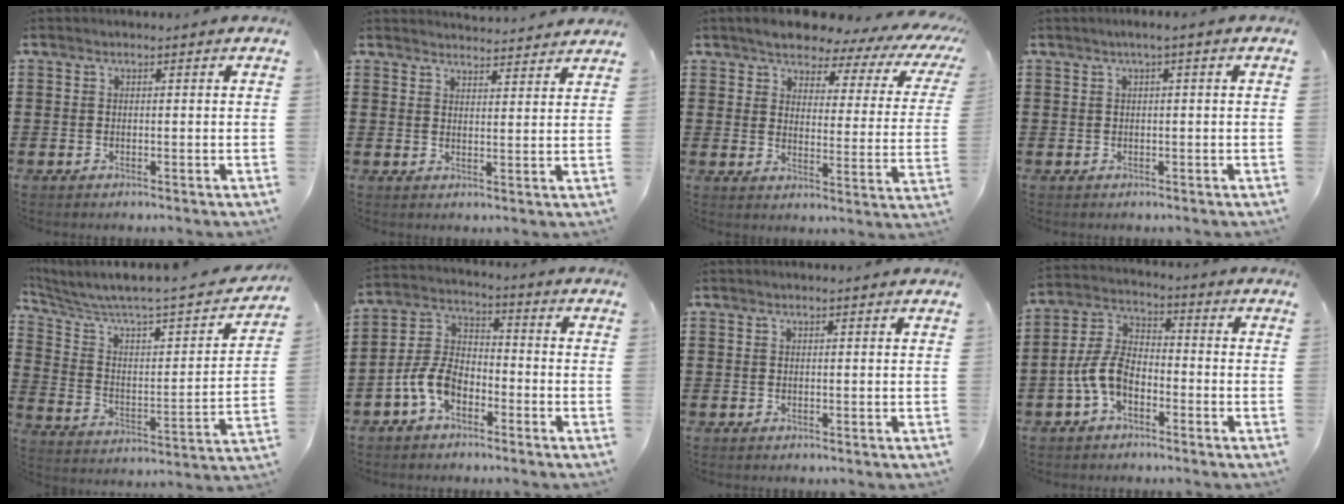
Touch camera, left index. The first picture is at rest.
{"total": 3.1, "force": [3.1, 0.0, 0.0], "torque": [0.000, -0.018, 0.056]}
{"total": 5.3, "force": [4.9, 1.4, 1.3], "torque": [-0.050, -0.032, 0.080]}
{"total": 1.2, "force": [0.0, 0.0, 1.2], "torque": [-0.018, -0.004, 0.001]}
{"total": 4.6, "force": [3.5, 0.9, 2.8], "torque": [-0.078, -0.042, 0.049]}
{"total": 7.1, "force": [-4.0, 3.9, 4.4], "torque": [-0.119, 0.003, -0.085]}
{"total": 0.0}
{"total": 6.9, "force": [-3.5, 3.7, 4.6], "torque": [-0.122, 0.002, -0.077]}